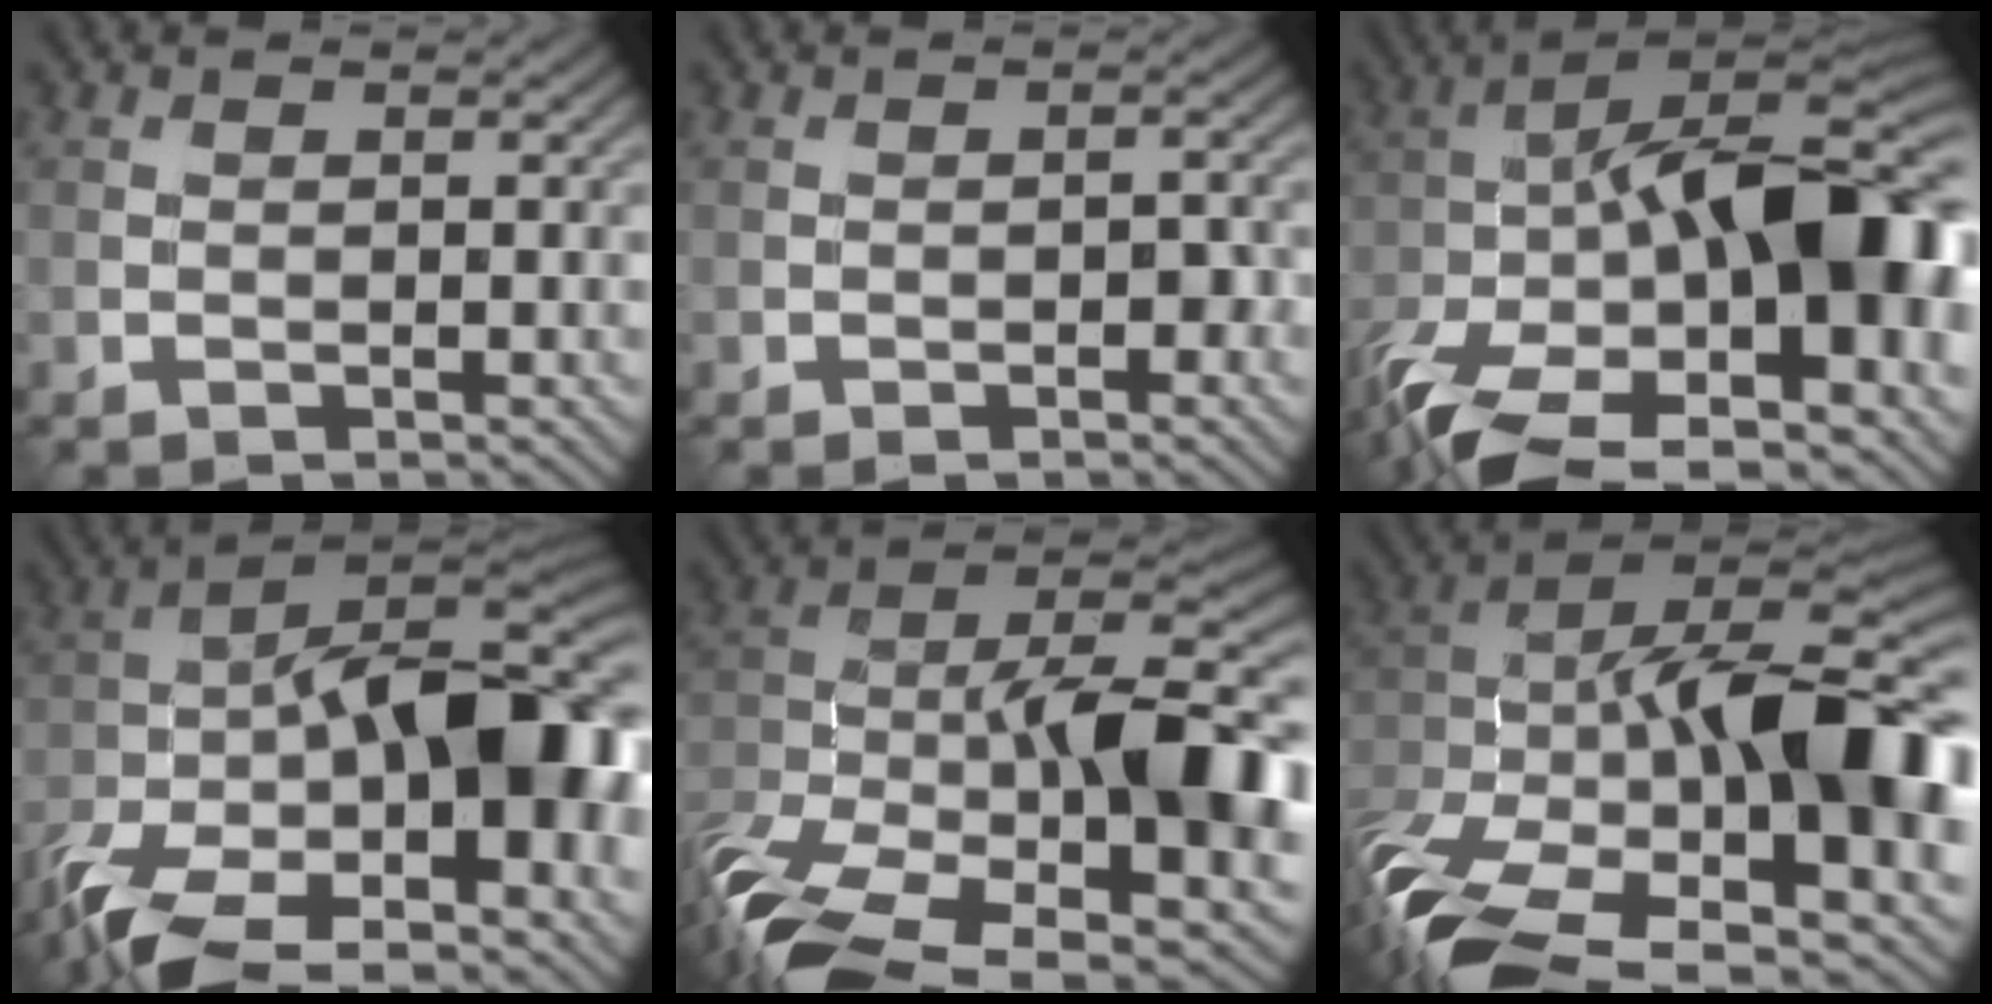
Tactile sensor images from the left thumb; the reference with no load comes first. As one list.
[{"total": 2.2, "force": [-0.9, 0.9, 1.7], "torque": [-0.022, 0.002, -0.014]}, {"total": 19.2, "force": [-6.9, 8.6, 15.7], "torque": [-0.284, -0.013, -0.125]}, {"total": 17.8, "force": [-7.6, 7.3, 14.4], "torque": [-0.250, -0.015, -0.143]}, {"total": 17.5, "force": [-7.0, 8.9, 13.4], "torque": [-0.277, -0.020, -0.112]}, {"total": 20.6, "force": [-5.6, 11.0, 16.5], "torque": [-0.341, -0.028, -0.088]}]